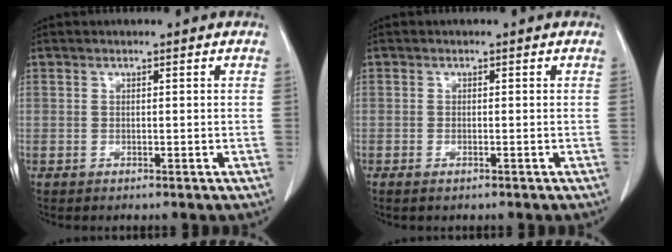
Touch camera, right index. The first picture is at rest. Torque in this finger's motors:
{"motor_torque": [-0.05, 0.03, 0.12, 0.03]}